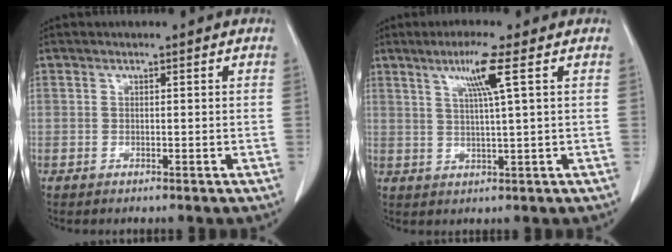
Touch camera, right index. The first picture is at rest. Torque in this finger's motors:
{"motor_torque": [0.37, 0.35, 0.11, 0.07]}